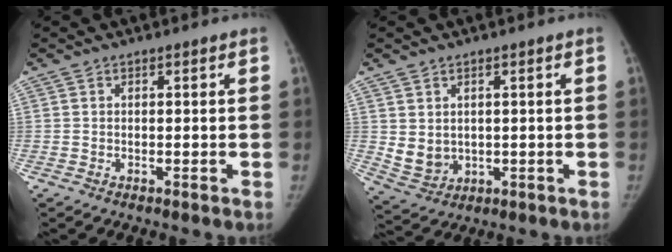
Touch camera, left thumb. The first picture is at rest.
{"total": 5.2, "force": [0.8, 4.3, 2.9], "torque": [-0.040, -0.015, 0.035]}